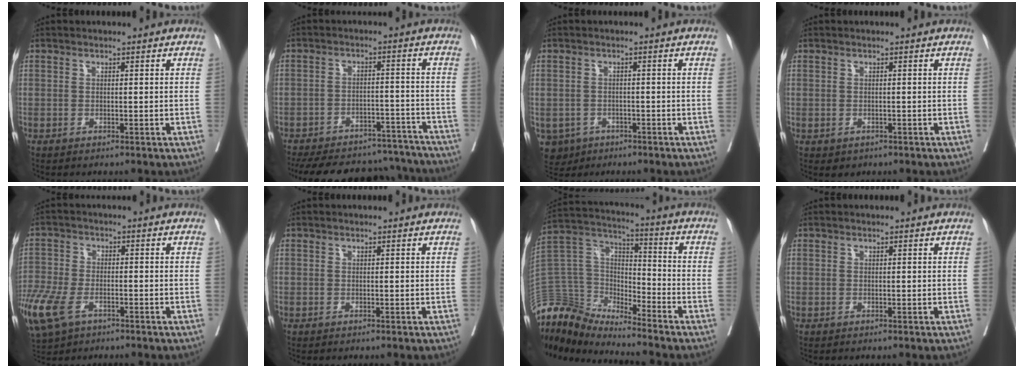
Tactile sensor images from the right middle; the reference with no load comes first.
{"total": 22.9, "force": [-20.4, 7.5, 7.3], "torque": [-0.150, 0.002, -0.267]}
{"total": 5.0, "force": [-2.7, 4.1, 0.9], "torque": [-0.018, 0.004, -0.038]}
{"total": 1.2, "force": [-0.6, 0.9, 0.4], "torque": [-0.007, 0.000, -0.001]}
{"total": 16.6, "force": [-8.9, 9.6, 10.2], "torque": [-0.305, -0.022, -0.160]}
{"total": 0.0}
{"total": 10.7, "force": [-10.5, 1.8, 0.4], "torque": [-0.012, 0.060, -0.209]}
{"total": 0.0}